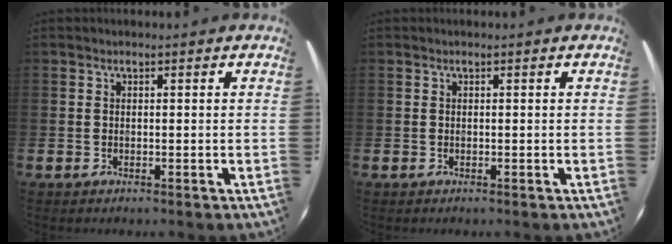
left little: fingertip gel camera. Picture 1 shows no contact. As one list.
[{"total": 0.0}]